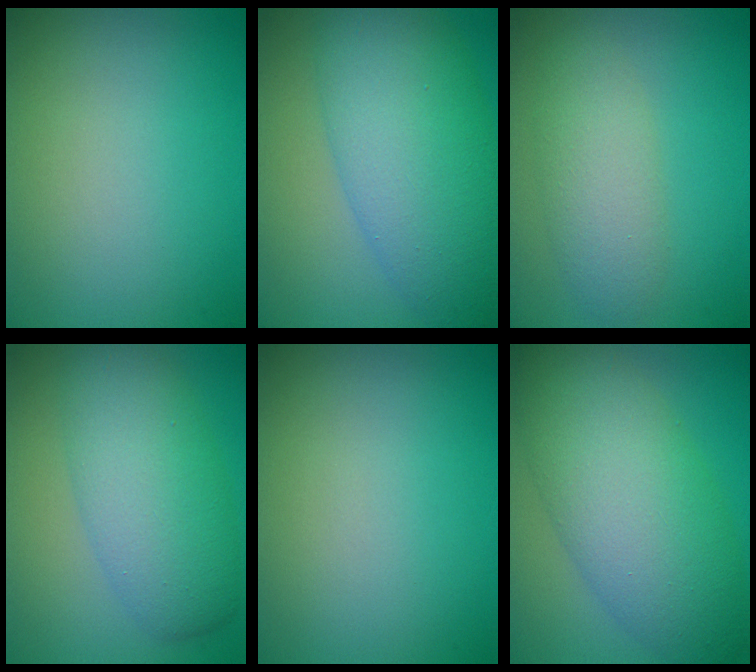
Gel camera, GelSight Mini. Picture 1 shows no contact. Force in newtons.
{"total": 9.6, "press": 9.6, "slide": 0.3}
{"total": 3.8, "press": 3.8, "slide": 0.1}
{"total": 6.6, "press": 6.6, "slide": 0.1}
{"total": 0.0}
{"total": 9.8, "press": 9.8, "slide": 0.4}